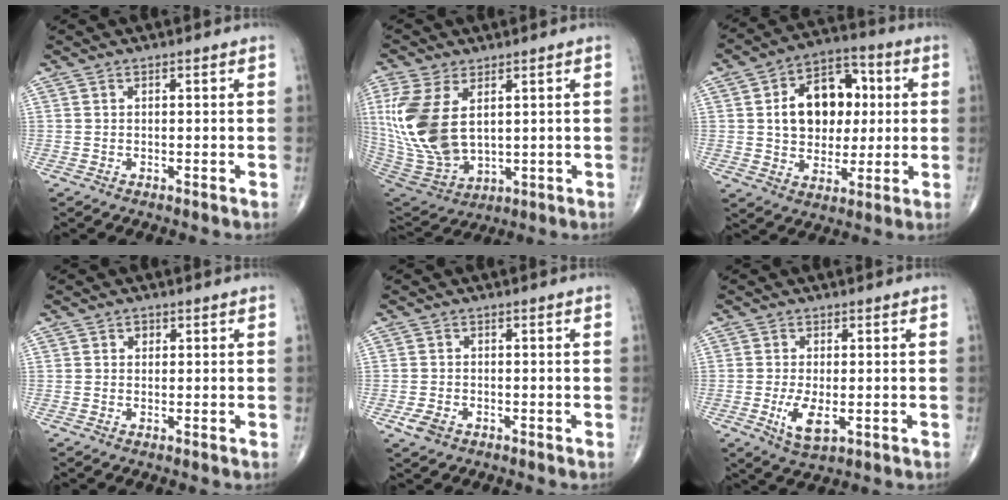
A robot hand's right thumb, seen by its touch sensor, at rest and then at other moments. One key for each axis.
{"total": 17.3, "fx": 3.4, "fy": 10.2, "fz": 13.6, "tx": -0.302, "ty": -0.022, "tz": 0.086}
{"total": 15.7, "fx": 2.2, "fy": 11.4, "fz": 10.6, "tx": -0.118, "ty": 0.017, "tz": 0.035}
{"total": 1.2, "fx": 0.5, "fy": 1.0, "fz": 0.5, "tx": 0.001, "ty": 0.000, "tz": 0.005}
{"total": 2.9, "fx": -1.4, "fy": 1.9, "fz": 1.6, "tx": -0.033, "ty": 0.002, "tz": -0.023}
{"total": 5.5, "fx": -1.3, "fy": 2.4, "fz": 4.8, "tx": -0.090, "ty": -0.012, "tz": -0.017}